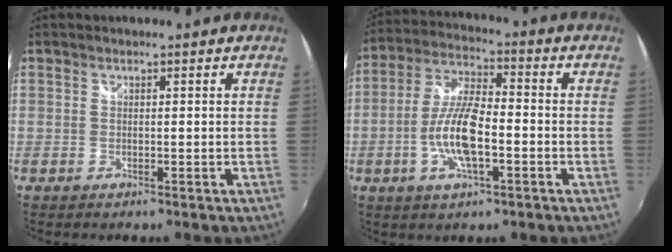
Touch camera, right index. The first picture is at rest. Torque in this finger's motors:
{"motor_torque": [2.00, -0.14, 0.99, 0.12]}